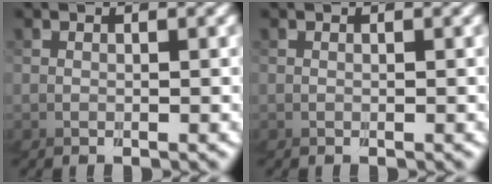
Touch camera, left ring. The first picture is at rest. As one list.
[{"total": 0.0}]